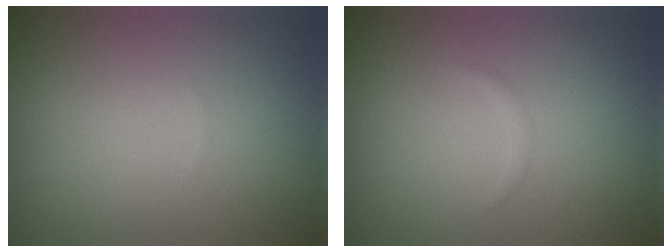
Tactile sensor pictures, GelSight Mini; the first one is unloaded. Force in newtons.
{"total": 0.5, "press": 0.5, "slide": 0.0}